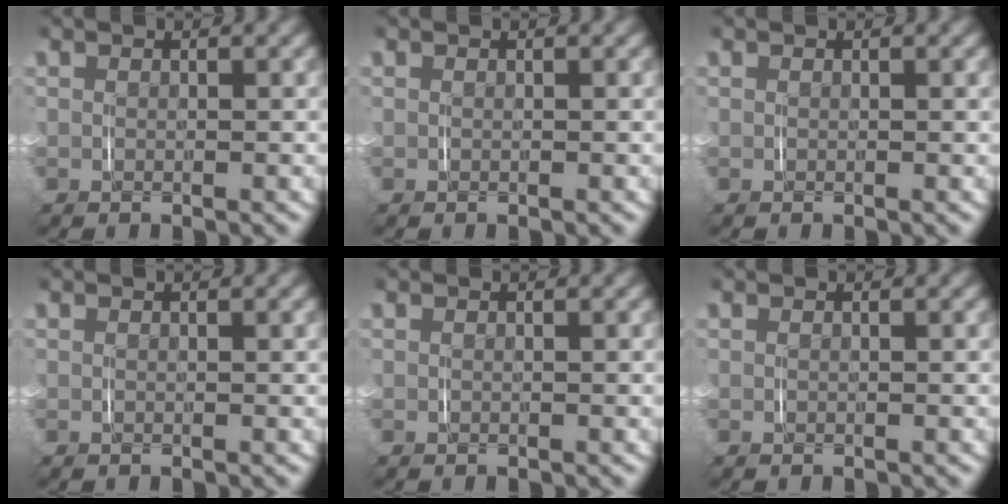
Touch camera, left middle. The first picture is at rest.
{"total": 0.0}
{"total": 0.0}
{"total": 0.0}
{"total": 0.0}
{"total": 0.0}